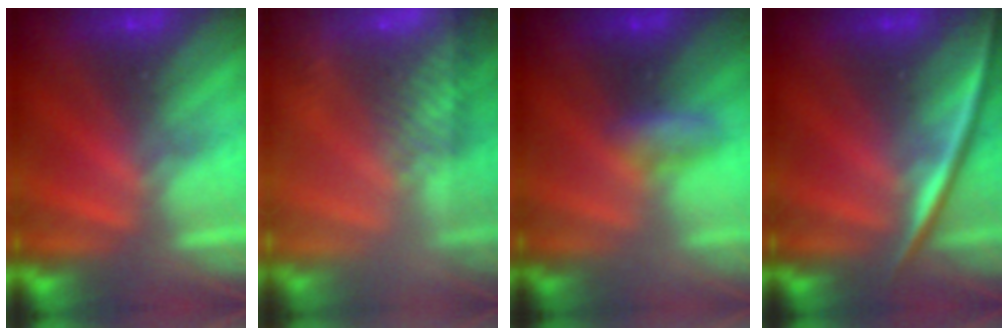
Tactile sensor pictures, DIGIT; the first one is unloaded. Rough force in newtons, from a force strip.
{"total": 8.5}
{"total": 2.7}
{"total": 2.2}